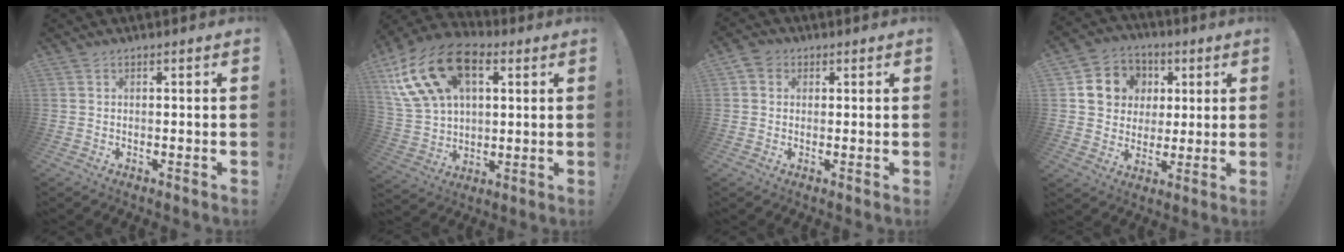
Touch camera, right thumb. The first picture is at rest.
{"total": 21.4, "force": [8.9, 13.9, 13.6], "torque": [-0.244, -0.033, 0.166]}
{"total": 3.2, "force": [0.9, 2.9, 1.0], "torque": [-0.013, 0.005, 0.016]}
{"total": 11.7, "force": [2.9, 10.6, 4.0], "torque": [-0.061, -0.002, 0.065]}